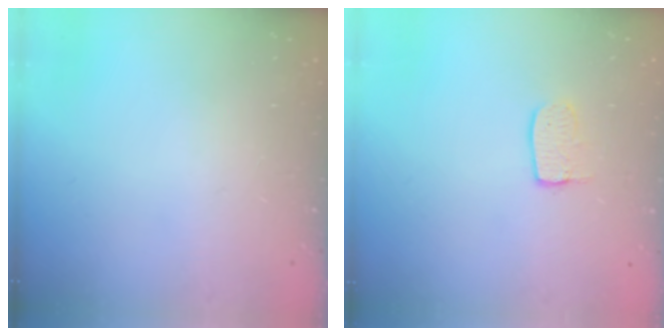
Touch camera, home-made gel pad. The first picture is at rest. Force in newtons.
{"total": 6.0, "press": 6.0, "slide": 0.3}